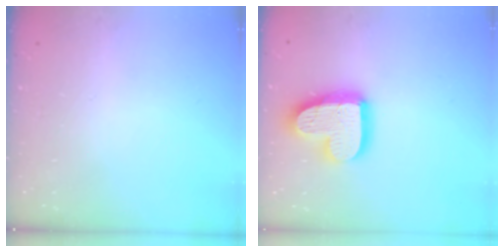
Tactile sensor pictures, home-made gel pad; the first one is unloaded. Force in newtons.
{"total": 17.0, "press": 17.0, "slide": 1.3}